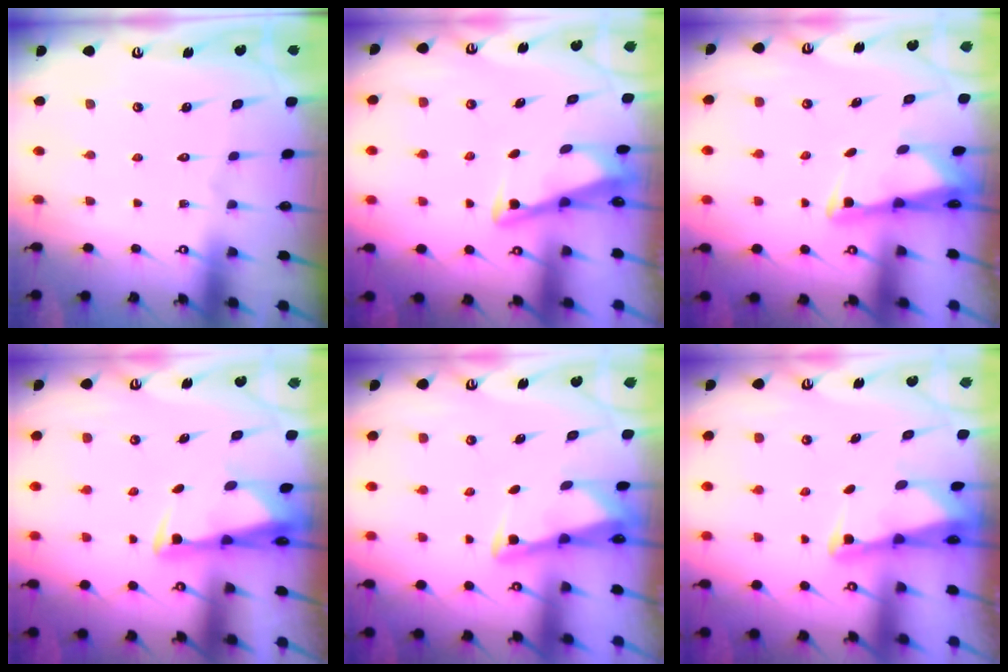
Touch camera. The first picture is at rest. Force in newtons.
{"total": 3.5, "press": 3.4, "slide": 0.3}
{"total": 2.7, "press": 2.6, "slide": 0.5}
{"total": 2.8, "press": 2.7, "slide": 0.9}
{"total": 2.7, "press": 2.7, "slide": 0.2}
{"total": 2.6, "press": 2.6, "slide": 0.2}